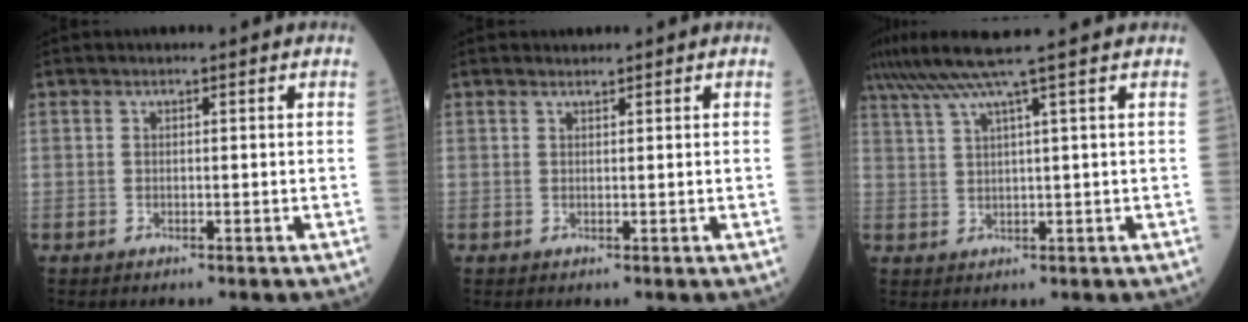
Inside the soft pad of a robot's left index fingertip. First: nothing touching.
{"total": 0.6, "force": [0.6, 0.0, 0.0], "torque": [-0.009, 0.004, 0.013]}
{"total": 7.8, "force": [5.8, -2.1, 4.8], "torque": [-0.083, 0.023, 0.096]}